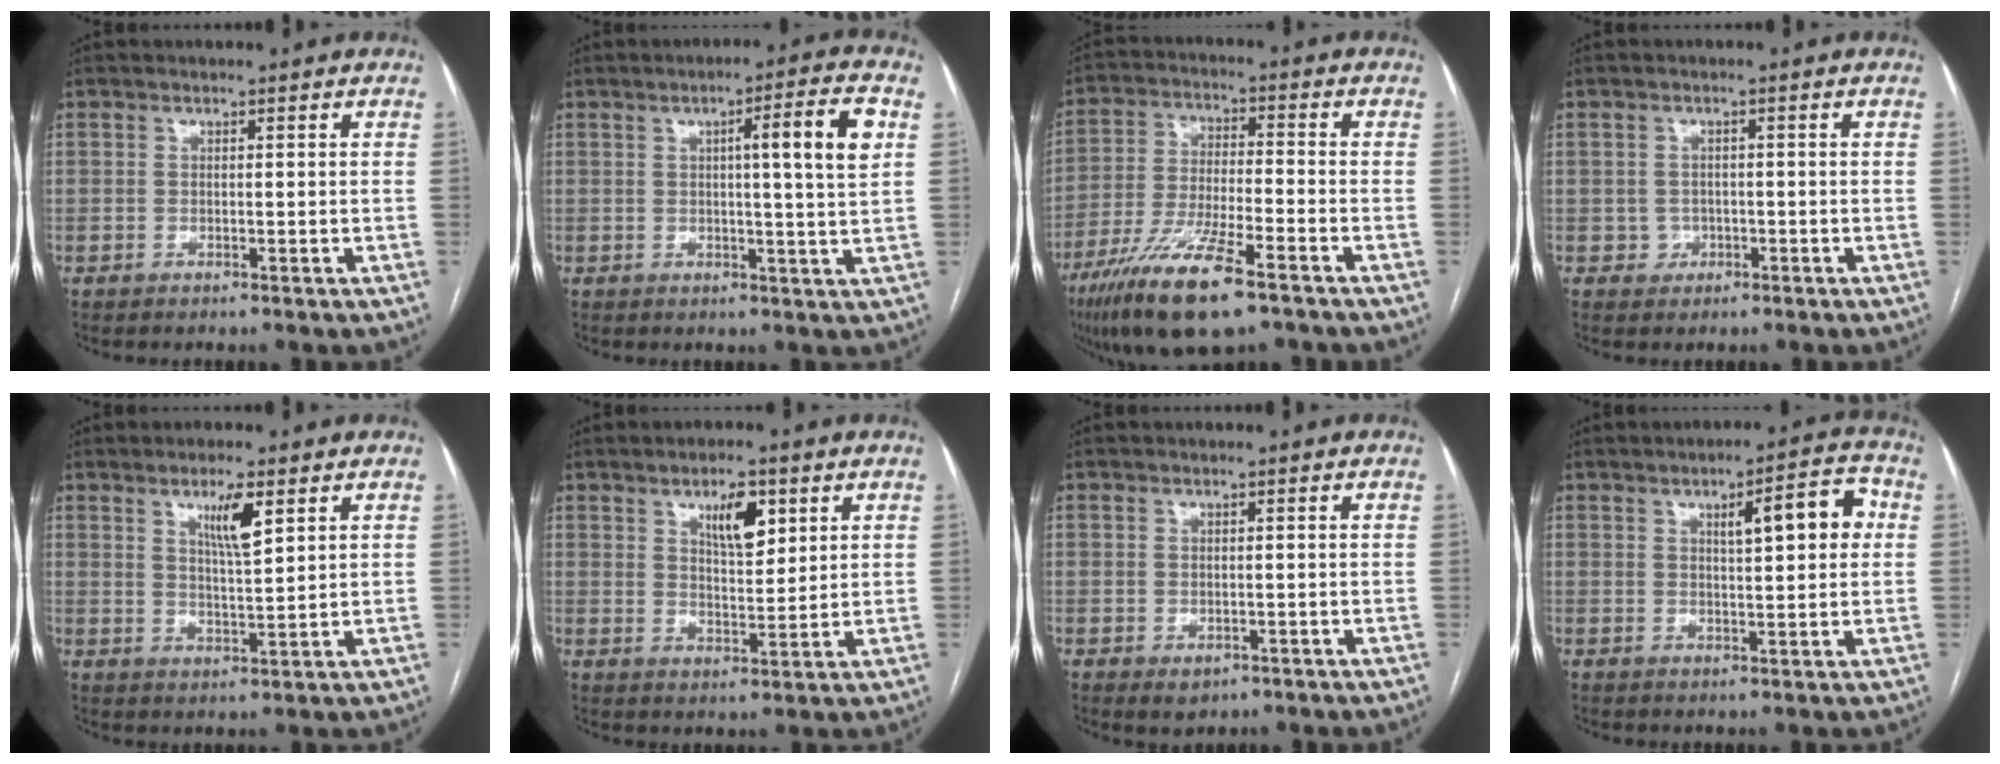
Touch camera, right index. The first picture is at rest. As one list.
[{"total": 8.2, "force": [2.2, 0.1, 7.9], "torque": [-0.115, 0.007, 0.026]}, {"total": 14.3, "force": [-9.1, 2.1, 10.9], "torque": [-0.218, -0.031, -0.164]}, {"total": 1.9, "force": [-0.7, 1.8, 0.2], "torque": [0.005, 0.008, -0.009]}, {"total": 5.4, "force": [2.8, 0.5, 4.6], "torque": [-0.079, -0.007, 0.050]}, {"total": 6.4, "force": [3.3, 2.2, 5.1], "torque": [-0.085, -0.001, 0.057]}, {"total": 1.8, "force": [-0.6, 1.4, 0.9], "torque": [-0.009, -0.001, 0.001]}, {"total": 7.7, "force": [2.1, 1.6, 7.3], "torque": [-0.101, 0.019, 0.029]}]